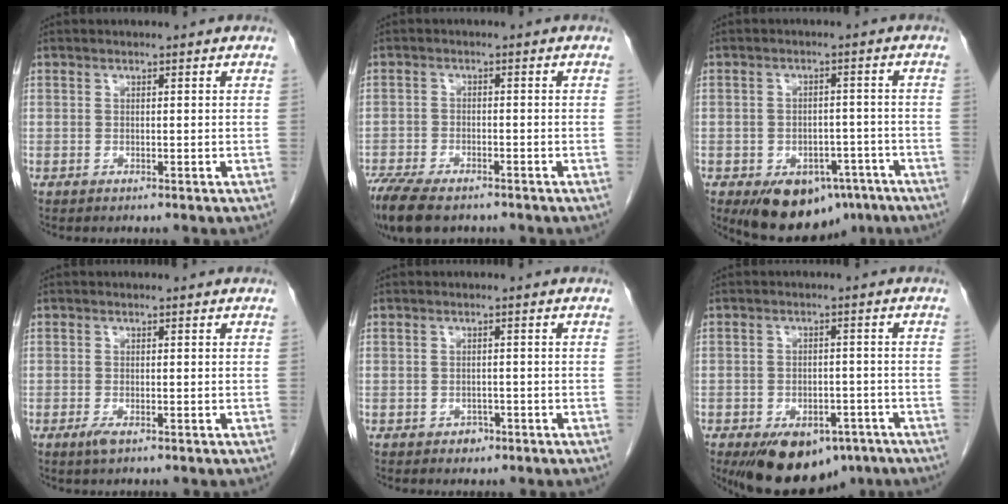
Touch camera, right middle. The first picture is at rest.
{"total": 10.4, "force": [-7.9, 3.8, 5.5], "torque": [-0.107, -0.015, -0.128]}
{"total": 11.1, "force": [-6.9, 6.7, 5.6], "torque": [-0.071, 0.011, -0.094]}
{"total": 1.4, "force": [-0.8, 0.3, 1.1], "torque": [-0.023, -0.003, -0.013]}
{"total": 1.4, "force": [-0.8, 1.1, 0.4], "torque": [-0.008, 0.003, -0.010]}
{"total": 11.7, "force": [-7.8, 5.6, 6.7], "torque": [-0.114, -0.006, -0.116]}